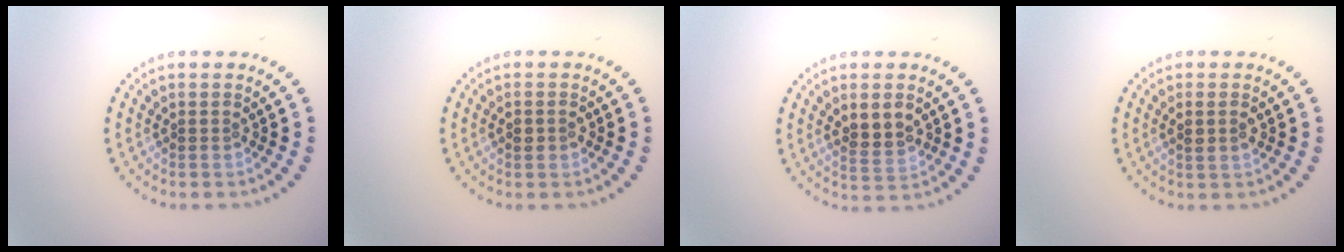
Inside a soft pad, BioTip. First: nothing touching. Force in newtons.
{"total": 1.5, "press": 1.5, "slide": 0.1}
{"total": 2.9, "press": 2.9, "slide": 0.7}
{"total": 1.5, "press": 1.4, "slide": 0.6}